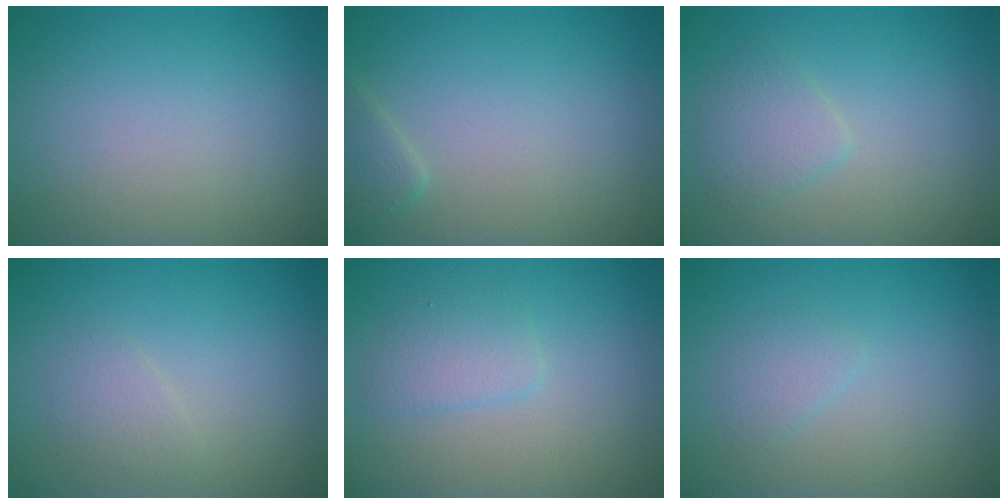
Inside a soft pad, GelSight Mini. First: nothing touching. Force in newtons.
{"total": 0.9, "press": 0.9, "slide": 0.1}
{"total": 2.1, "press": 2.1, "slide": 0.1}
{"total": 1.3, "press": 1.3, "slide": 0.0}
{"total": 1.9, "press": 1.9, "slide": 0.2}
{"total": 1.3, "press": 1.3, "slide": 0.1}